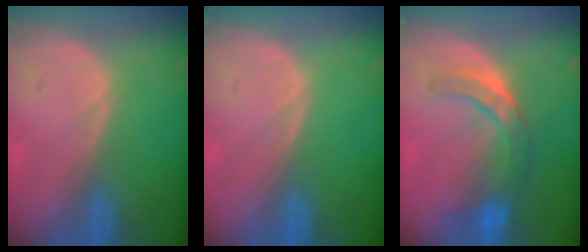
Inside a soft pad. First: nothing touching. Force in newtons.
{"total": 0.0}
{"total": 7.2, "press": 6.5, "slide": 3.2}